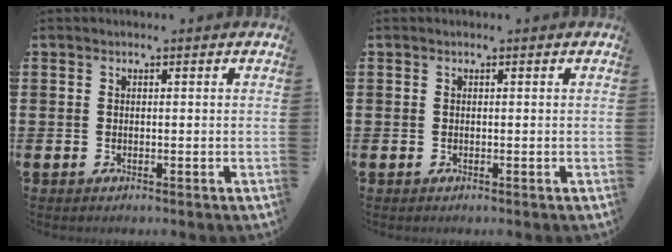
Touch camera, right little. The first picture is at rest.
{"total": 0.0}